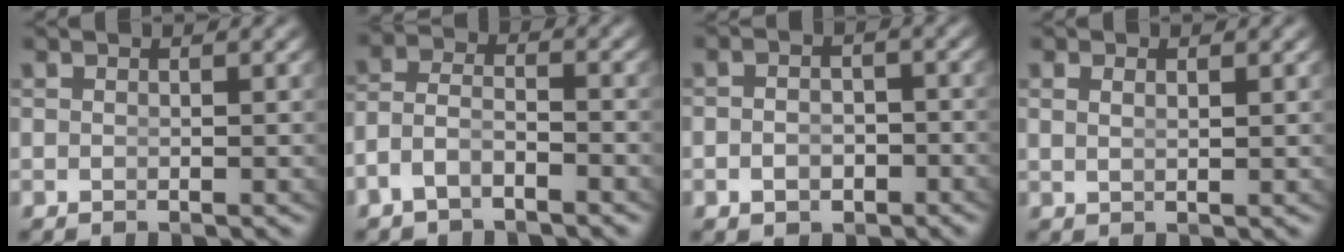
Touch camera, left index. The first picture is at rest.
{"total": 4.2, "force": [-2.3, 2.9, 2.0], "torque": [-0.056, -0.023, -0.034]}
{"total": 2.5, "force": [-1.5, 1.6, 1.1], "torque": [-0.013, -0.008, -0.025]}
{"total": 0.8, "force": [0.4, -0.3, 0.6], "torque": [-0.009, -0.010, 0.018]}